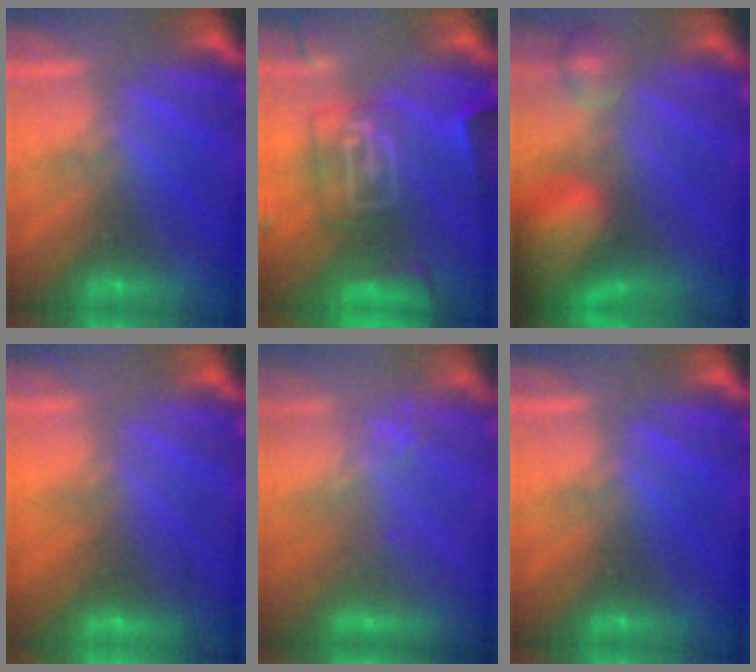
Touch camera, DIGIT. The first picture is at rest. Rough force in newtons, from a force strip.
{"total": 8.4}
{"total": 9.6}
{"total": 2.4}
{"total": 2.9}
{"total": 0.0}